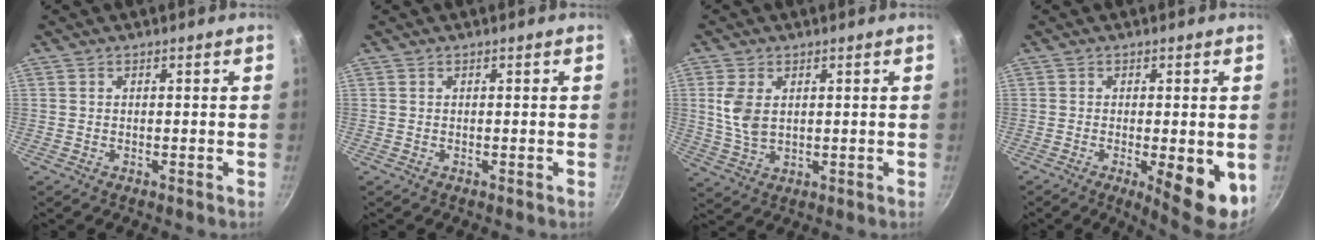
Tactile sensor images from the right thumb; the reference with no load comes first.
{"total": 0.0}
{"total": 6.3, "force": [1.3, 3.8, 4.8], "torque": [-0.100, -0.008, 0.029]}
{"total": 9.2, "force": [-2.3, 2.7, 8.5], "torque": [-0.100, -0.006, -0.021]}